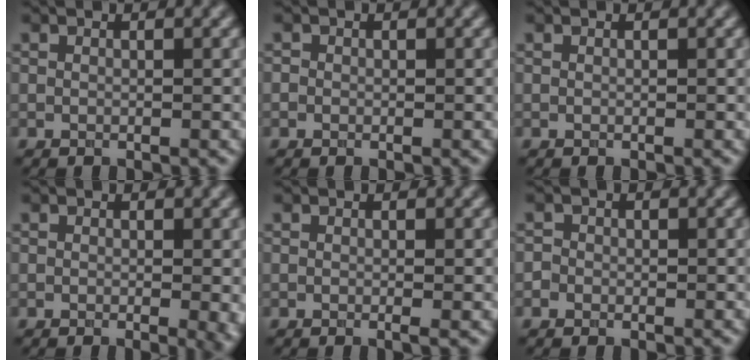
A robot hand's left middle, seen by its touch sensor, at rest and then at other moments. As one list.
[{"total": 0.6, "force": [-0.1, 0.6, 0.0], "torque": [0.002, -0.007, -0.002]}, {"total": 0.0}, {"total": 2.2, "force": [-0.3, 0.5, 2.1], "torque": [-0.026, -0.007, -0.003]}, {"total": 0.8, "force": [-0.1, 0.2, 0.8], "torque": [-0.013, -0.005, -0.002]}, {"total": 0.9, "force": [-0.2, 0.8, 0.0], "torque": [0.006, -0.002, -0.007]}]